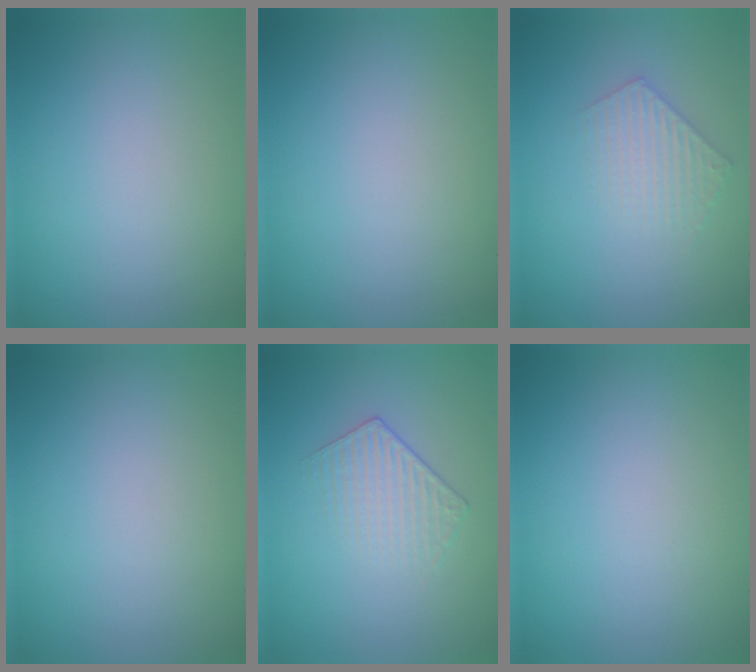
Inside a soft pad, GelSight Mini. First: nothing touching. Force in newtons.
{"total": 0.0}
{"total": 2.2, "press": 2.1, "slide": 0.4}
{"total": 0.0}
{"total": 1.7, "press": 1.2, "slide": 1.3}
{"total": 0.0}